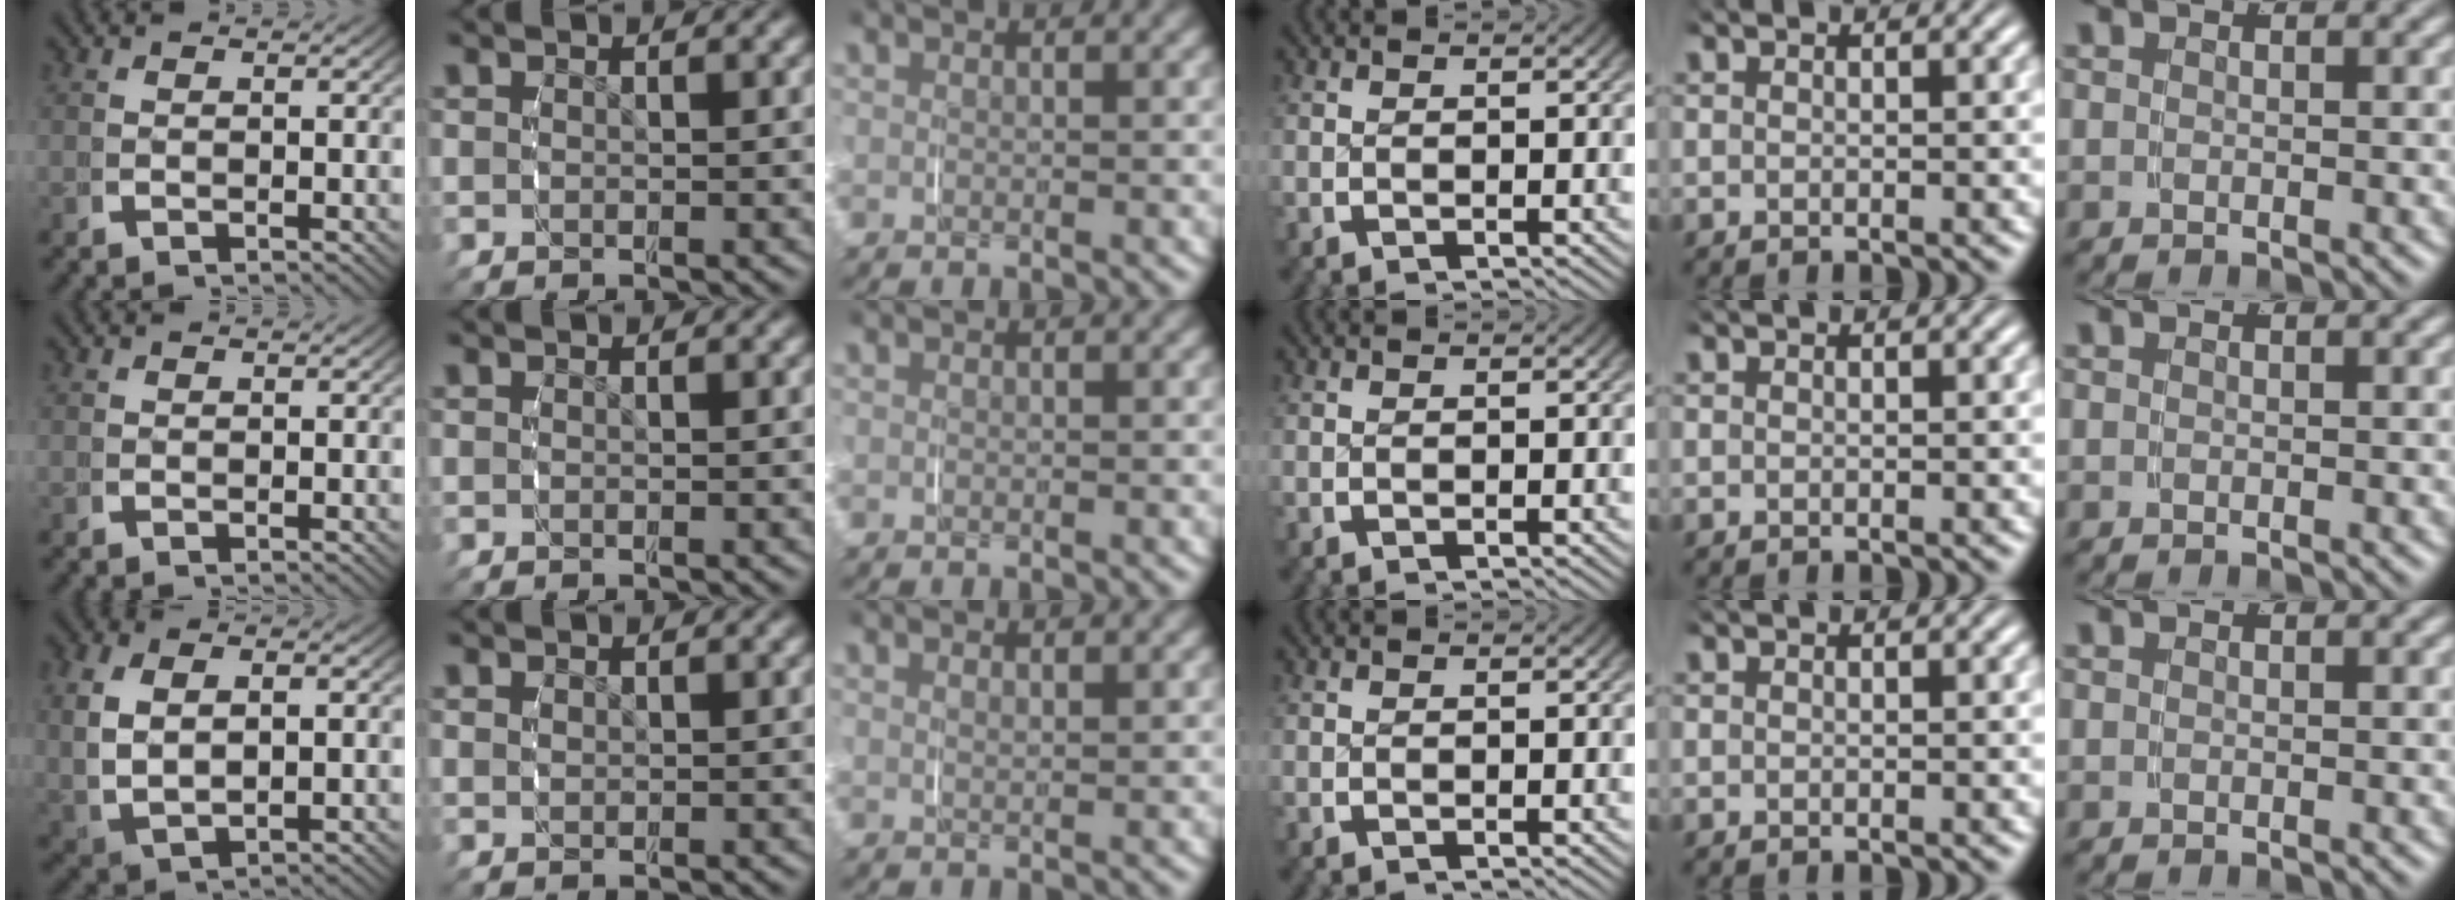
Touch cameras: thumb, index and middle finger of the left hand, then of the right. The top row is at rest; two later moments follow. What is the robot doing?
{"motion": "grasp_and_lifting", "object": "scarf"}